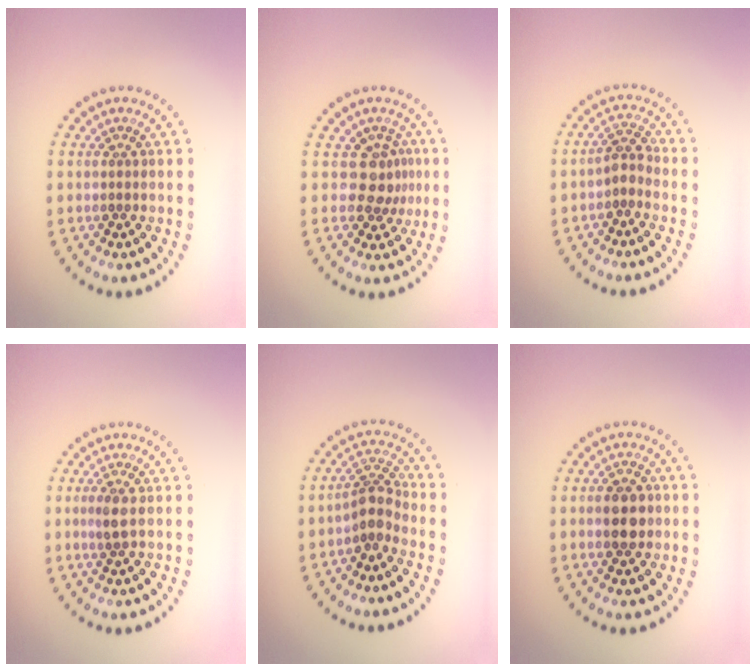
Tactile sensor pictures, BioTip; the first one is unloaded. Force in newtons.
{"total": 2.7, "press": 2.1, "slide": 1.7}
{"total": 1.8, "press": 1.5, "slide": 1.0}
{"total": 1.4, "press": 1.3, "slide": 0.7}
{"total": 2.8, "press": 2.1, "slide": 1.8}
{"total": 3.0, "press": 3.0, "slide": 0.1}